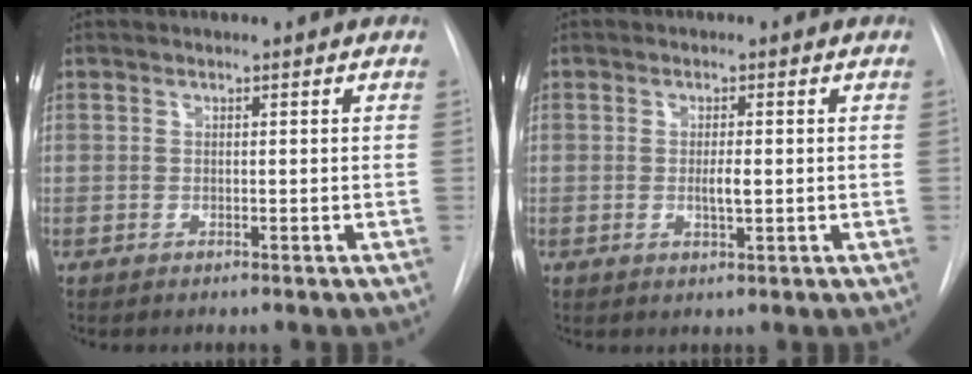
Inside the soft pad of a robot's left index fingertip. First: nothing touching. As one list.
[{"total": 2.2, "force": [-0.2, 0.4, 2.2], "torque": [-0.041, -0.004, -0.004]}]